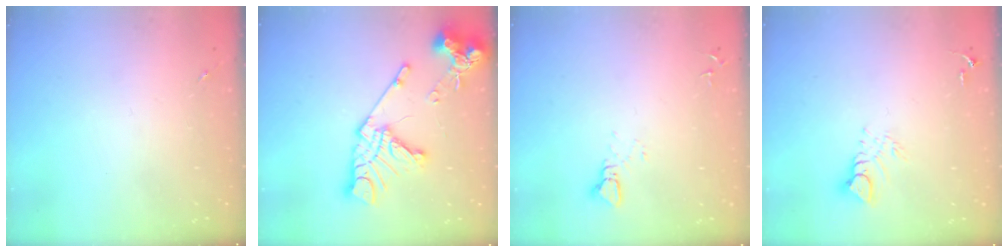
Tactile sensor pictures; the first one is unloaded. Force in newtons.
{"total": 18.1, "press": 18.0, "slide": 2.0}
{"total": 2.2, "press": 2.2, "slide": 0.1}
{"total": 6.3, "press": 6.3, "slide": 0.7}